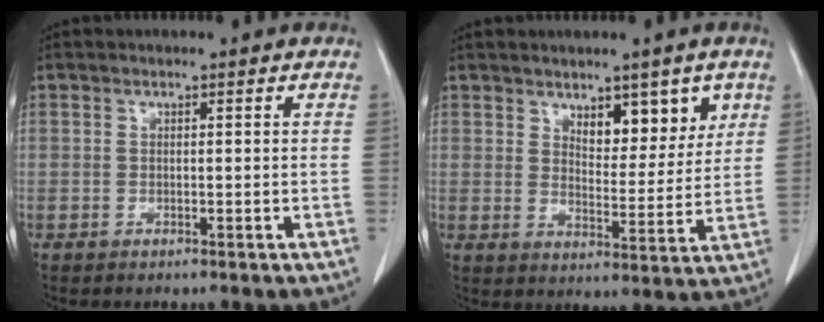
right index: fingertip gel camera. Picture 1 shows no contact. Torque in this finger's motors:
{"motor_torque": [0.21, 0.20, 0.13, 0.05]}